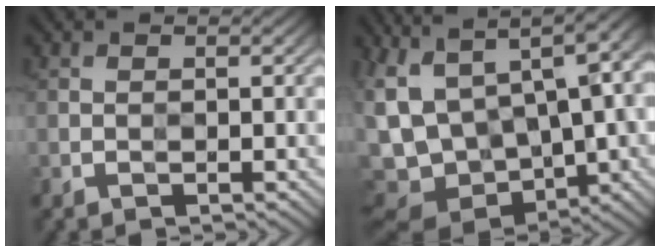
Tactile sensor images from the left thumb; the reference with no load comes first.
{"total": 17.1, "force": [2.3, 10.0, 13.6], "torque": [-0.328, -0.006, 0.123]}